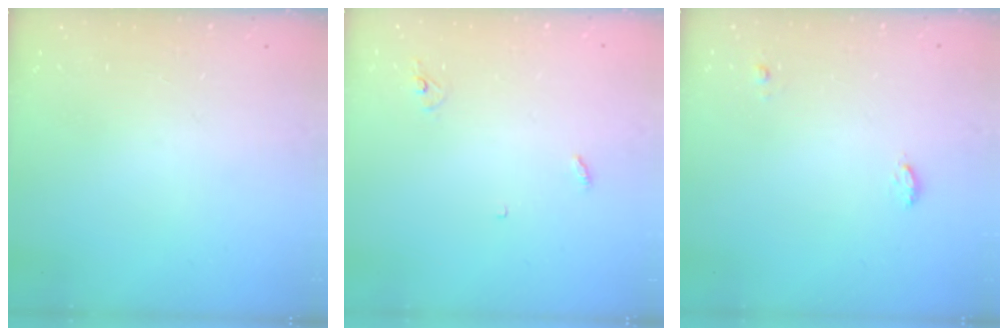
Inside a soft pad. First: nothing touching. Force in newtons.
{"total": 2.9, "press": 2.9, "slide": 0.2}
{"total": 5.9, "press": 4.3, "slide": 4.1}